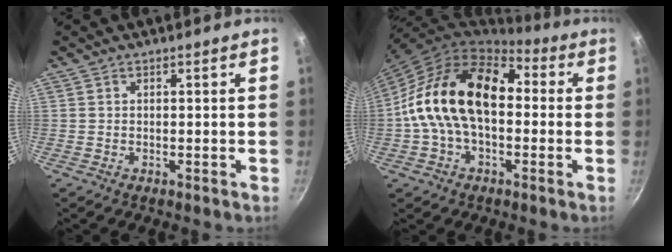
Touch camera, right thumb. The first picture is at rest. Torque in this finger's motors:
{"motor_torque": [1.44, 2.69, 1.52, -1.25, 0.67]}